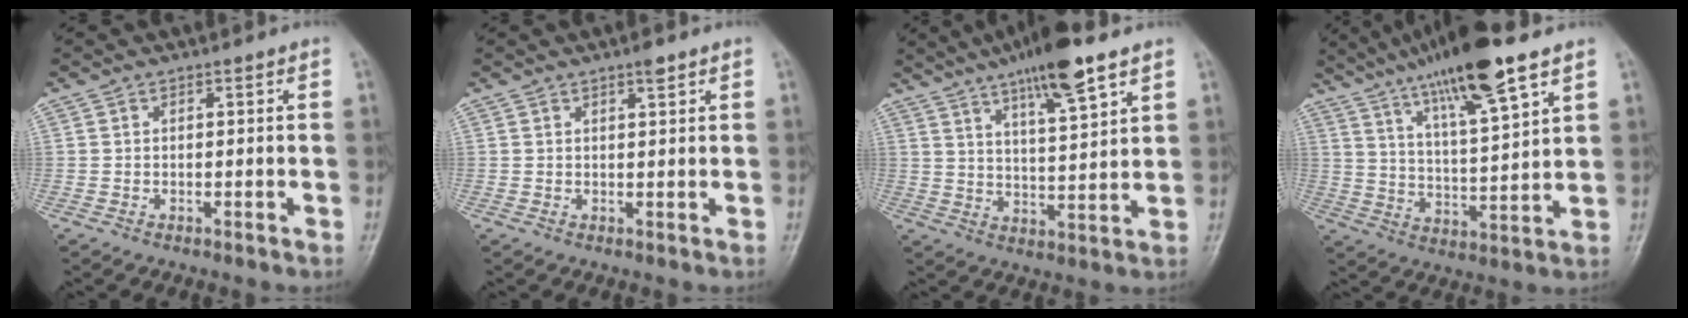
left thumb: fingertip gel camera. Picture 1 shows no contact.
{"total": 1.8, "force": [1.2, 0.5, 1.3], "torque": [-0.016, -0.005, 0.018]}
{"total": 13.2, "force": [8.4, 2.5, 9.9], "torque": [-0.152, -0.034, 0.139]}
{"total": 17.0, "force": [11.3, 2.3, 12.5], "torque": [-0.205, -0.046, 0.197]}